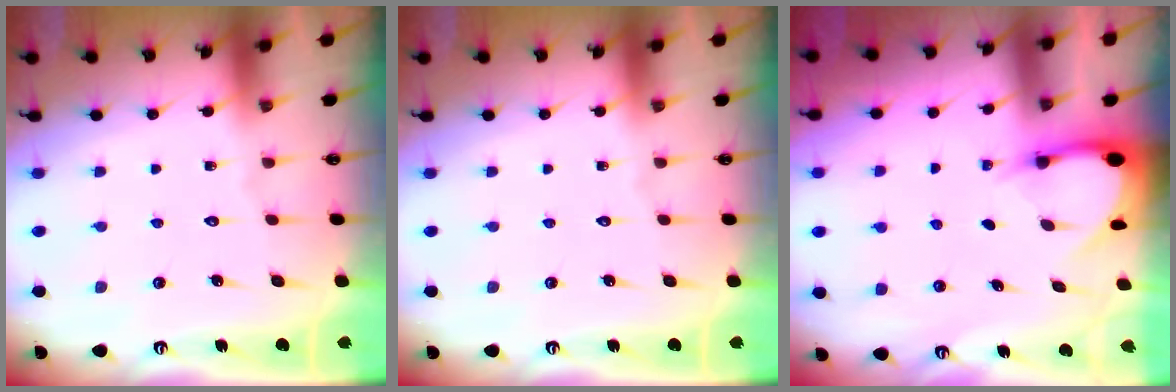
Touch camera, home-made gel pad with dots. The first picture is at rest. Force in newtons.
{"total": 0.0}
{"total": 3.3, "press": 3.3, "slide": 0.2}